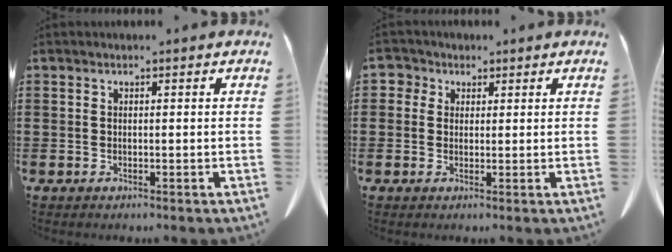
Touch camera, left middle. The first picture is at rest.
{"total": 2.8, "force": [1.3, 2.4, 0.8], "torque": [-0.019, 0.008, 0.021]}